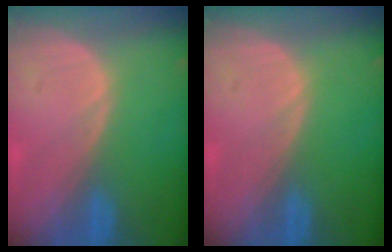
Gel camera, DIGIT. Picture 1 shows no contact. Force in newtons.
{"total": 0.0}